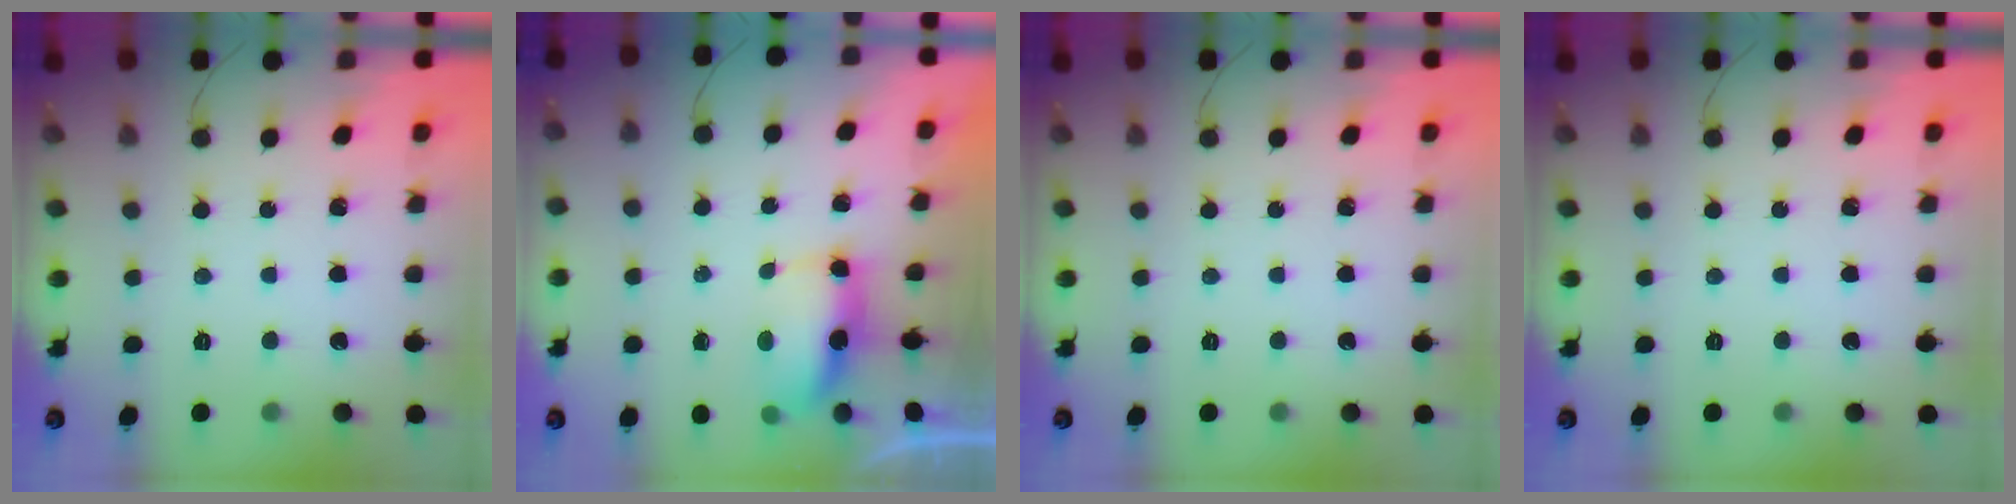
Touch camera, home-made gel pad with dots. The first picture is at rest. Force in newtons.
{"total": 6.4, "press": 6.3, "slide": 0.7}
{"total": 0.0}
{"total": 0.0}